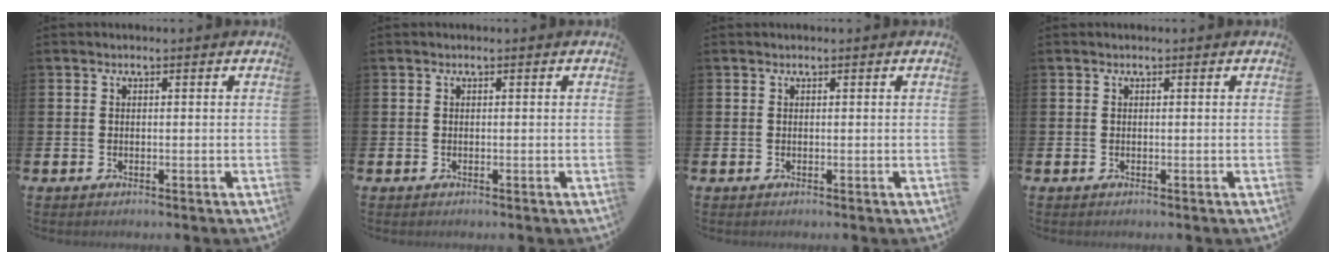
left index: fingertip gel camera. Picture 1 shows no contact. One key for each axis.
{"total": 0.0}
{"total": 0.0}
{"total": 0.0}